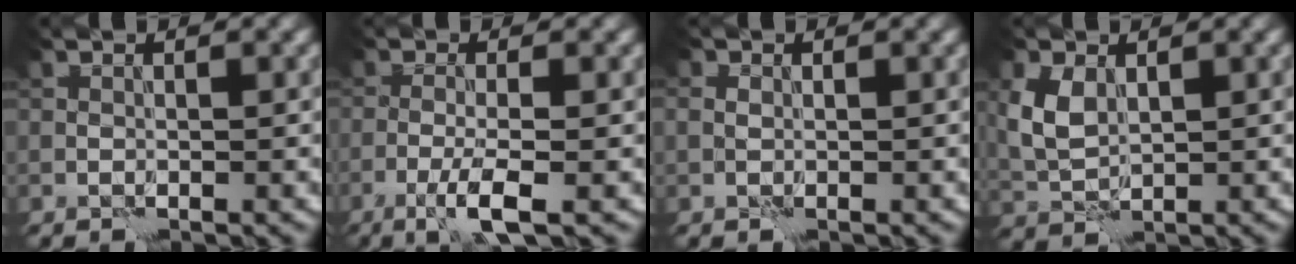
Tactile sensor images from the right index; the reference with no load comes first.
{"total": 3.4, "force": [-1.7, 0.3, 3.0], "torque": [-0.057, 0.000, -0.038]}
{"total": 0.8, "force": [0.0, 0.7, 0.2], "torque": [-0.004, 0.000, -0.004]}
{"total": 3.4, "force": [1.3, 2.1, 2.3], "torque": [-0.062, 0.002, 0.028]}